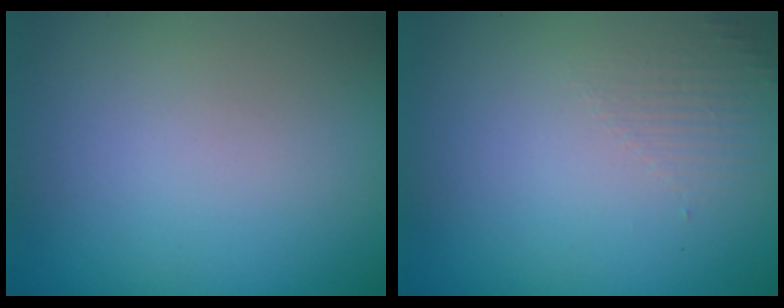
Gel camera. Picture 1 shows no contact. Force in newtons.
{"total": 1.3, "press": 0.1, "slide": 1.3}